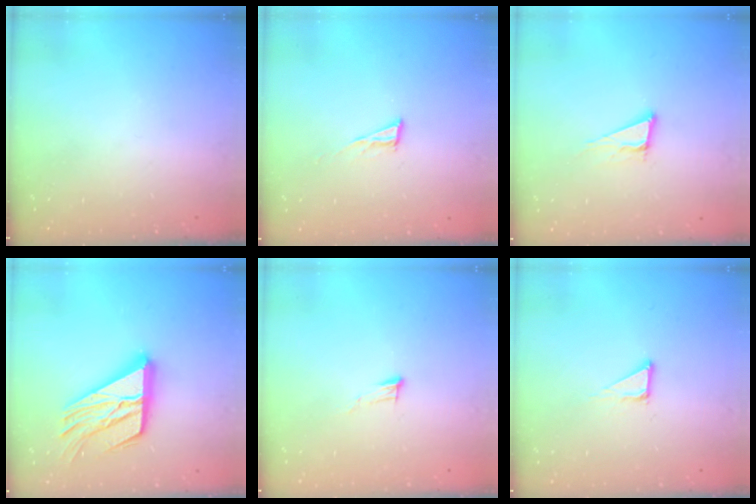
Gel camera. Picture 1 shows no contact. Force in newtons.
{"total": 5.7, "press": 5.5, "slide": 1.4}
{"total": 6.8, "press": 6.2, "slide": 2.8}
{"total": 20.1, "press": 20.0, "slide": 2.1}
{"total": 6.3, "press": 6.2, "slide": 1.0}
{"total": 4.4, "press": 4.4, "slide": 0.1}